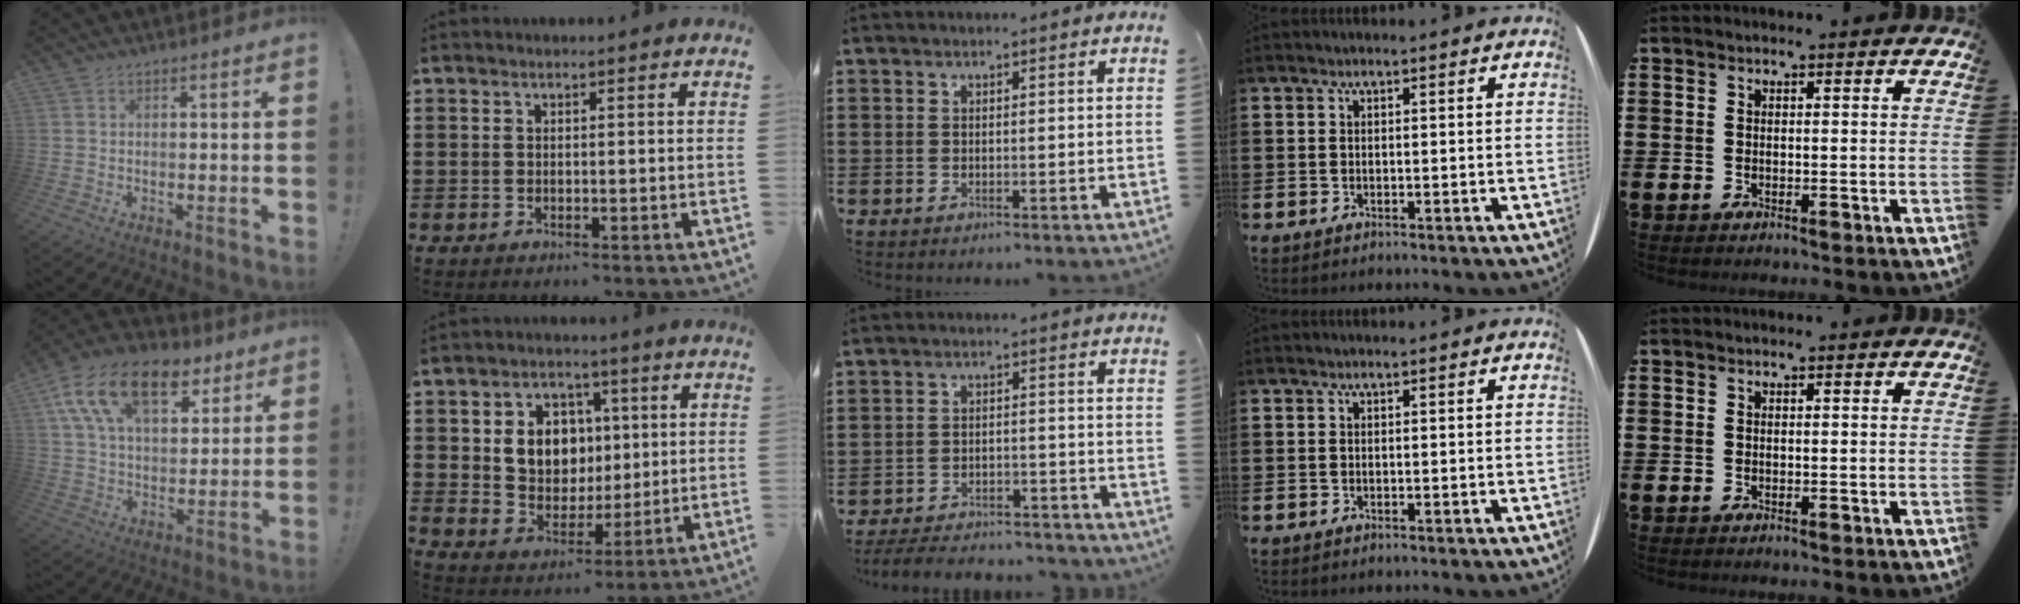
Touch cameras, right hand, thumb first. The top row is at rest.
{"thumb": {"total": 19.6, "force": [10.0, 11.2, 12.7], "torque": [-0.215, -0.038, 0.179]}, "index": {"total": 8.1, "force": [1.7, 6.9, 3.9], "torque": [-0.091, 0.016, 0.029]}, "middle": {"total": 4.8, "force": [-4.7, 0.5, 1.0], "torque": [-0.021, 0.003, -0.095]}}